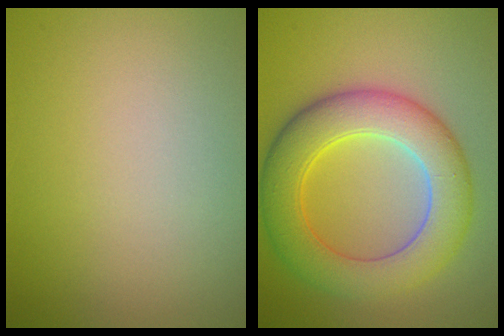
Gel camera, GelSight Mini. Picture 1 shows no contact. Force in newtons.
{"total": 7.9, "press": 7.9, "slide": 0.2}